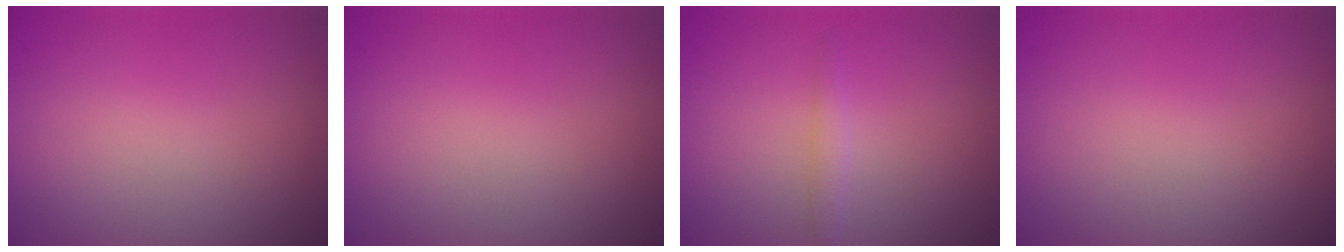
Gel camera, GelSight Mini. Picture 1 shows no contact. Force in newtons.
{"total": 0.0}
{"total": 1.1, "press": 1.1, "slide": 0.0}
{"total": 0.0}